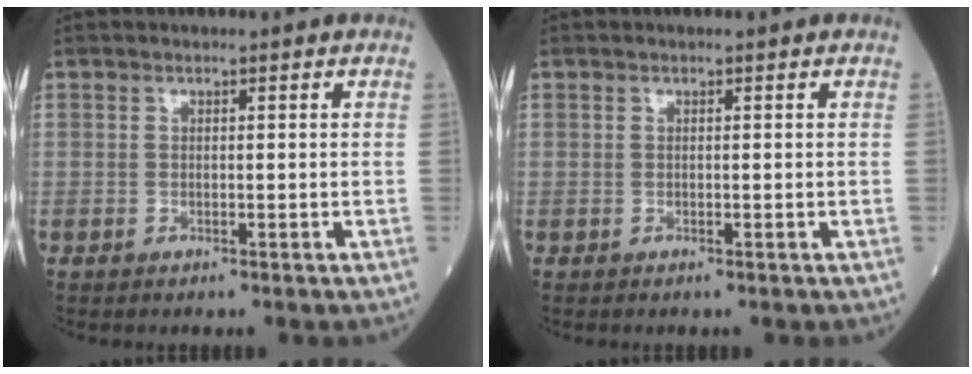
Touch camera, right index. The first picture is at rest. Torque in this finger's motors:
{"motor_torque": [0.07, 0.07, -0.02, -0.01]}